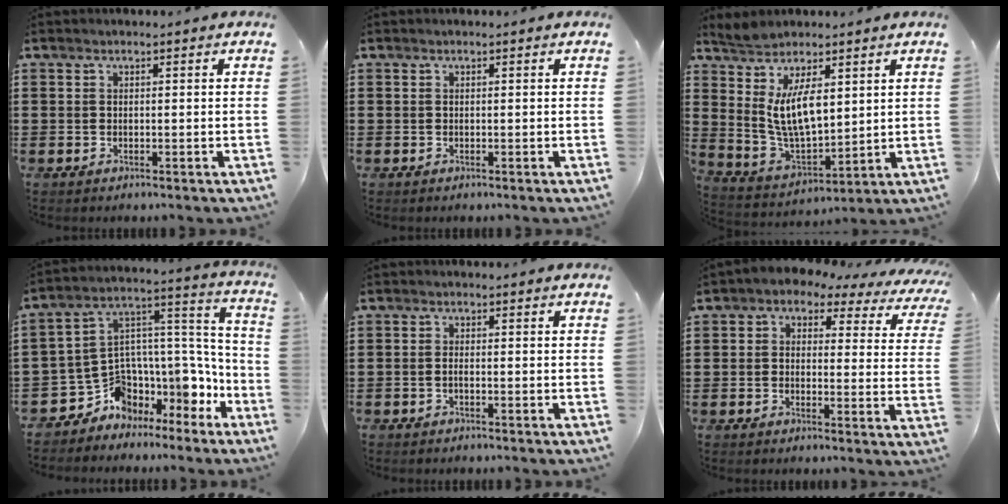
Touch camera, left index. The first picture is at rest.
{"total": 0.0}
{"total": 9.4, "force": [4.0, 4.6, 7.1], "torque": [-0.168, -0.011, 0.073]}
{"total": 7.9, "force": [-5.3, 5.1, 2.9], "torque": [-0.063, -0.018, -0.095]}
{"total": 0.9, "force": [-0.7, 0.2, 0.6], "torque": [-0.013, -0.004, -0.011]}
{"total": 2.2, "force": [1.3, 1.5, 0.9], "torque": [-0.030, -0.014, 0.015]}